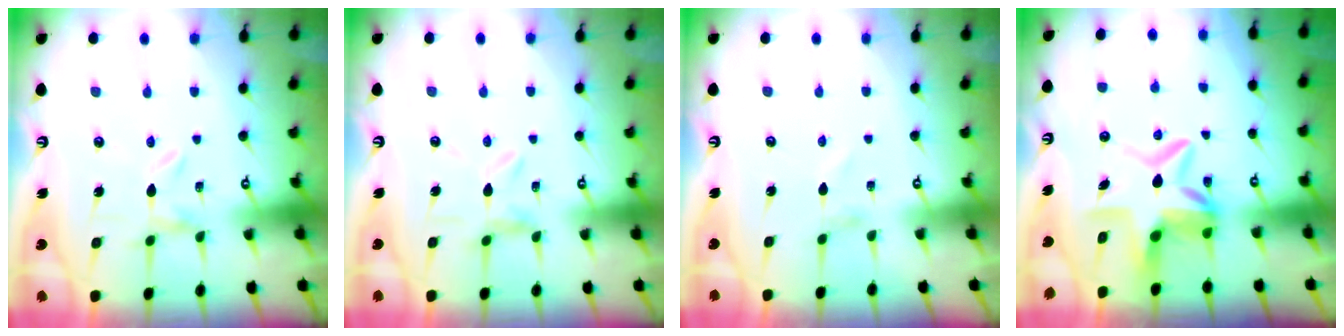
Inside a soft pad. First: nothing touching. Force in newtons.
{"total": 2.8, "press": 2.8, "slide": 0.3}
{"total": 1.0, "press": 1.0, "slide": 0.1}
{"total": 8.4, "press": 8.2, "slide": 1.8}